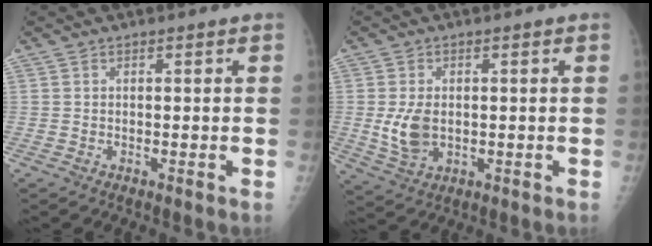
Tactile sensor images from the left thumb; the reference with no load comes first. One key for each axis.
{"total": 6.1, "fx": -0.2, "fy": 4.0, "fz": 4.5, "tx": -0.083, "ty": -0.007, "tz": 0.006}